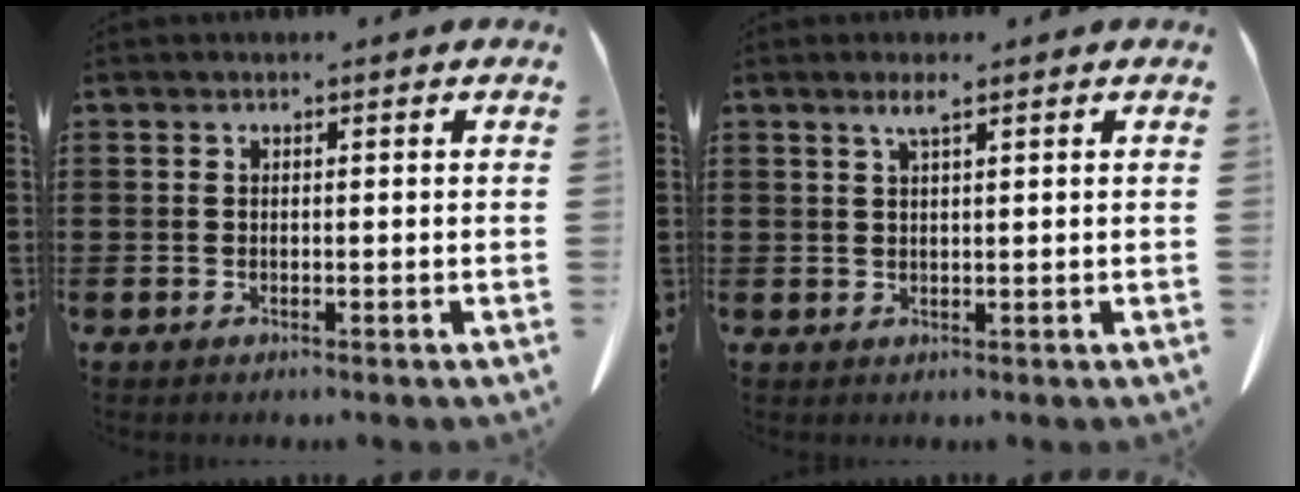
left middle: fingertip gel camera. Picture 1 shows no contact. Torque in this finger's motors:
{"motor_torque": [0.04, 0.10, 0.05, 0.03]}